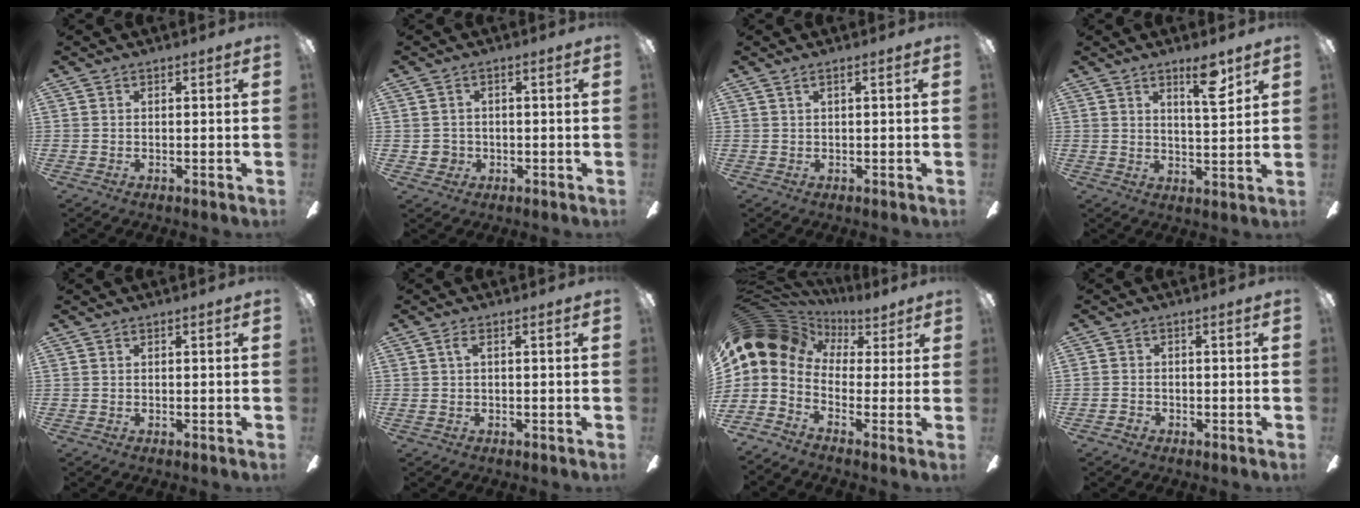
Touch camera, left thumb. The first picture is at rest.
{"total": 2.5, "force": [-0.4, 2.4, 0.1], "torque": [-0.006, 0.004, -0.008]}
{"total": 1.1, "force": [0.3, 0.1, 1.1], "torque": [-0.021, 0.000, 0.006]}
{"total": 7.4, "force": [4.7, 1.8, 5.4], "torque": [-0.070, -0.020, 0.070]}
{"total": 0.0}
{"total": 2.1, "force": [0.1, 0.5, 2.0], "torque": [-0.039, 0.006, 0.000]}
{"total": 9.0, "force": [1.1, 7.2, 5.3], "torque": [-0.136, -0.007, 0.021]}
{"total": 1.4, "force": [-1.1, 0.9, 0.1], "torque": [0.000, 0.006, -0.023]}